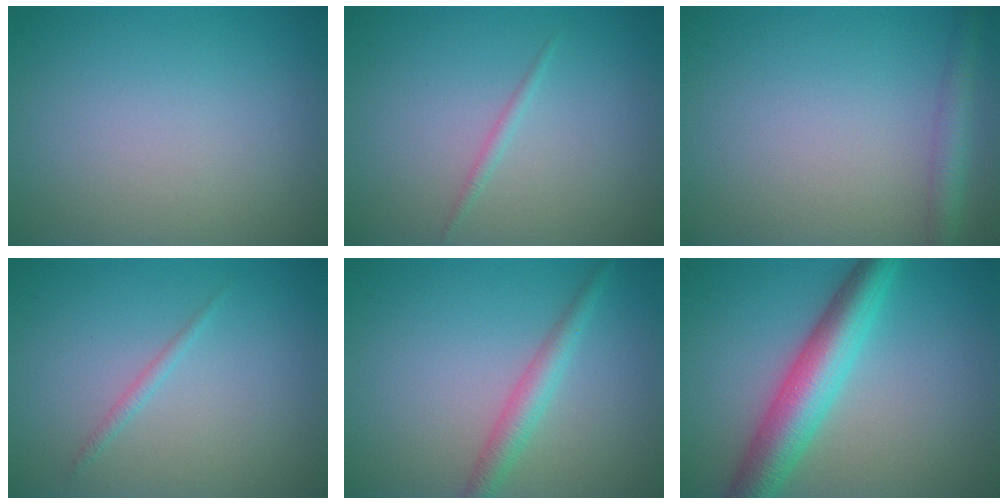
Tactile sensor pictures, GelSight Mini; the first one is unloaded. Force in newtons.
{"total": 0.8, "press": 0.8, "slide": 0.0}
{"total": 2.6, "press": 2.6, "slide": 0.0}
{"total": 0.8, "press": 0.8, "slide": 0.1}
{"total": 2.5, "press": 2.5, "slide": 0.1}
{"total": 6.7, "press": 6.7, "slide": 0.1}